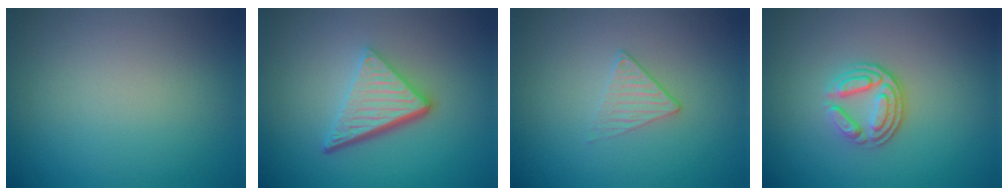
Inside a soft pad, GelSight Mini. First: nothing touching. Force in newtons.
{"total": 5.3, "press": 3.6, "slide": 3.9}
{"total": 1.3, "press": 0.9, "slide": 0.9}
{"total": 3.5, "press": 2.6, "slide": 2.3}